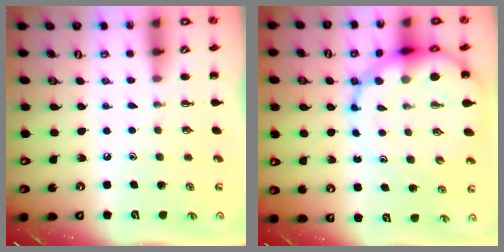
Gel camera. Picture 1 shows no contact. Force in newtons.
{"total": 15.7, "press": 15.1, "slide": 4.2}